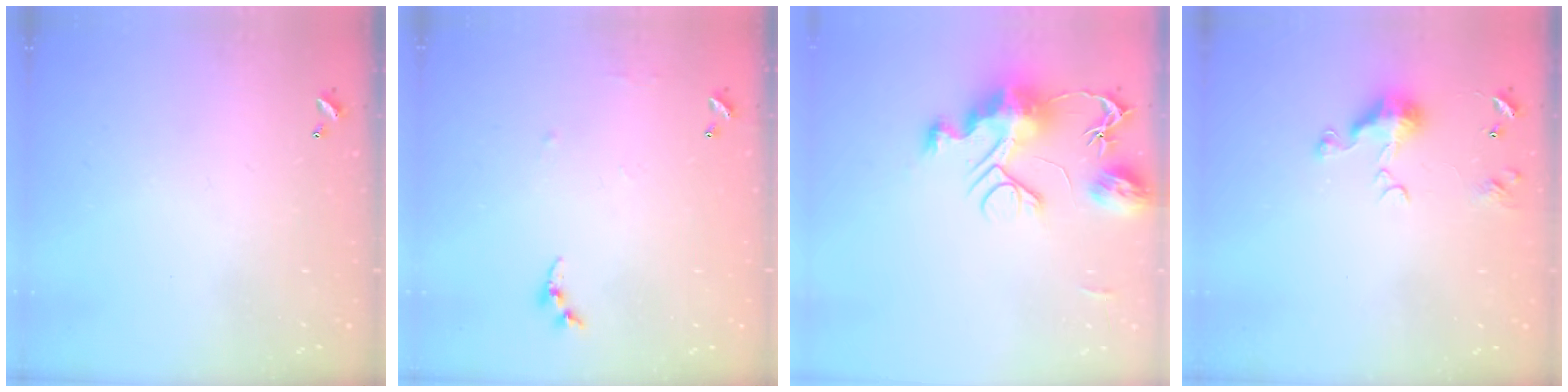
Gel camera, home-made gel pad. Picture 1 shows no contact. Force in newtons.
{"total": 4.5, "press": 4.5, "slide": 0.5}
{"total": 13.2, "press": 13.2, "slide": 1.1}
{"total": 6.6, "press": 6.5, "slide": 1.0}